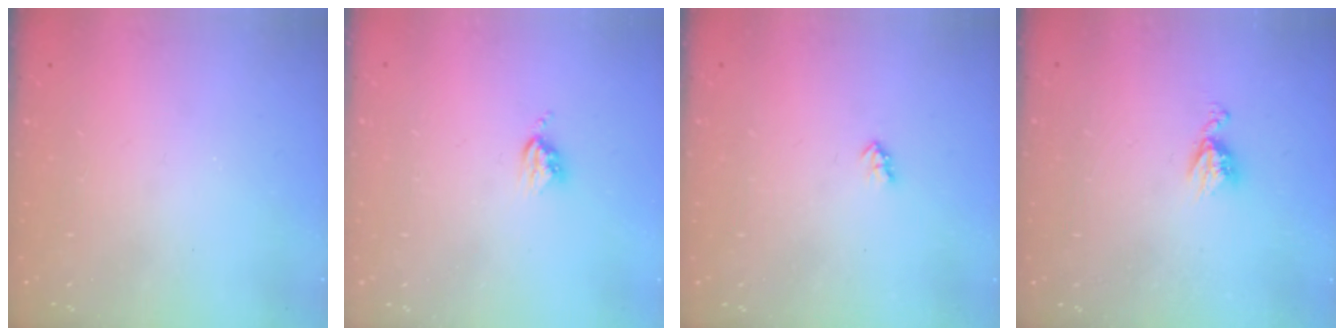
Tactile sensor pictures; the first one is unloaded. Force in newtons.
{"total": 3.9, "press": 3.9, "slide": 0.5}
{"total": 2.0, "press": 2.0, "slide": 0.3}
{"total": 6.4, "press": 6.4, "slide": 0.5}